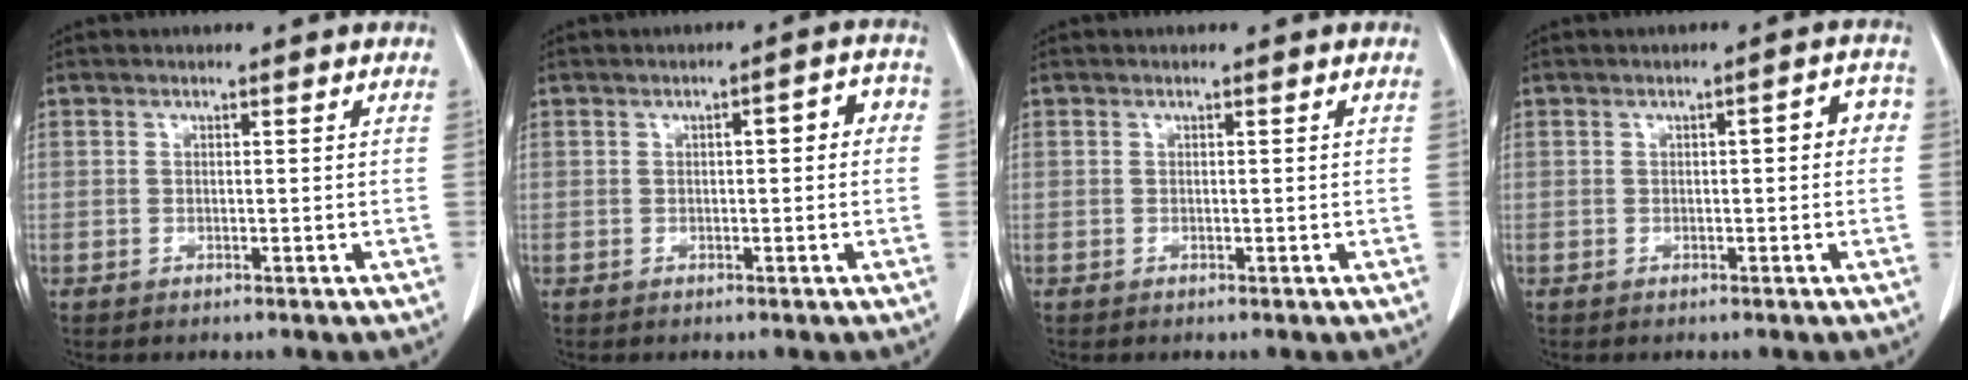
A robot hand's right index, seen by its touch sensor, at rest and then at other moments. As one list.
[{"total": 3.9, "force": [0.3, 1.2, 3.7], "torque": [-0.044, 0.025, -0.001]}, {"total": 0.0}, {"total": 3.5, "force": [0.2, 1.1, 3.3], "torque": [-0.036, 0.020, -0.002]}]